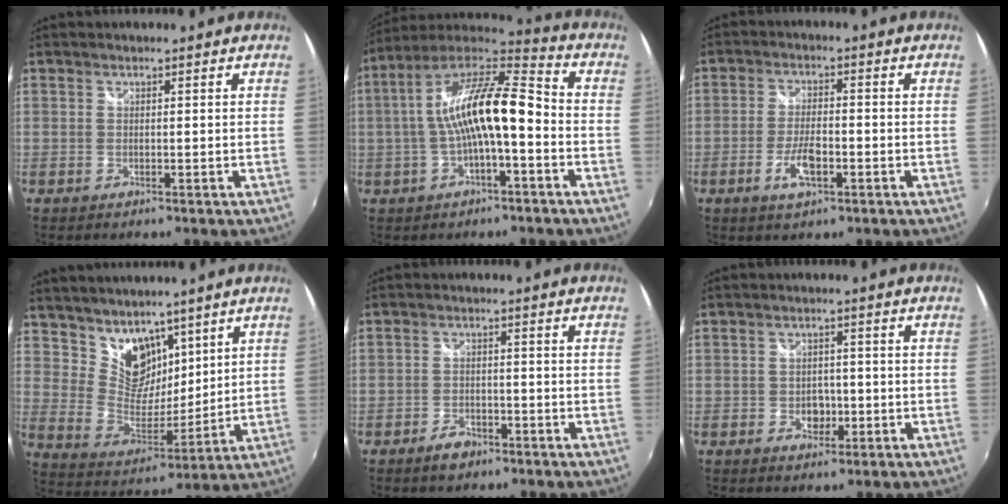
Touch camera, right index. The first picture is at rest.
{"total": 15.1, "force": [-1.8, 4.0, 14.5], "torque": [-0.266, 0.022, -0.034]}
{"total": 5.9, "force": [-2.5, 2.1, 4.9], "torque": [-0.105, -0.003, -0.045]}
{"total": 11.6, "force": [8.1, 7.1, 4.1], "torque": [-0.071, 0.001, 0.162]}
{"total": 4.0, "force": [-2.9, 2.3, 1.6], "torque": [-0.042, 0.004, -0.047]}
{"total": 3.5, "force": [-1.0, 2.9, 1.7], "torque": [-0.030, 0.004, -0.012]}